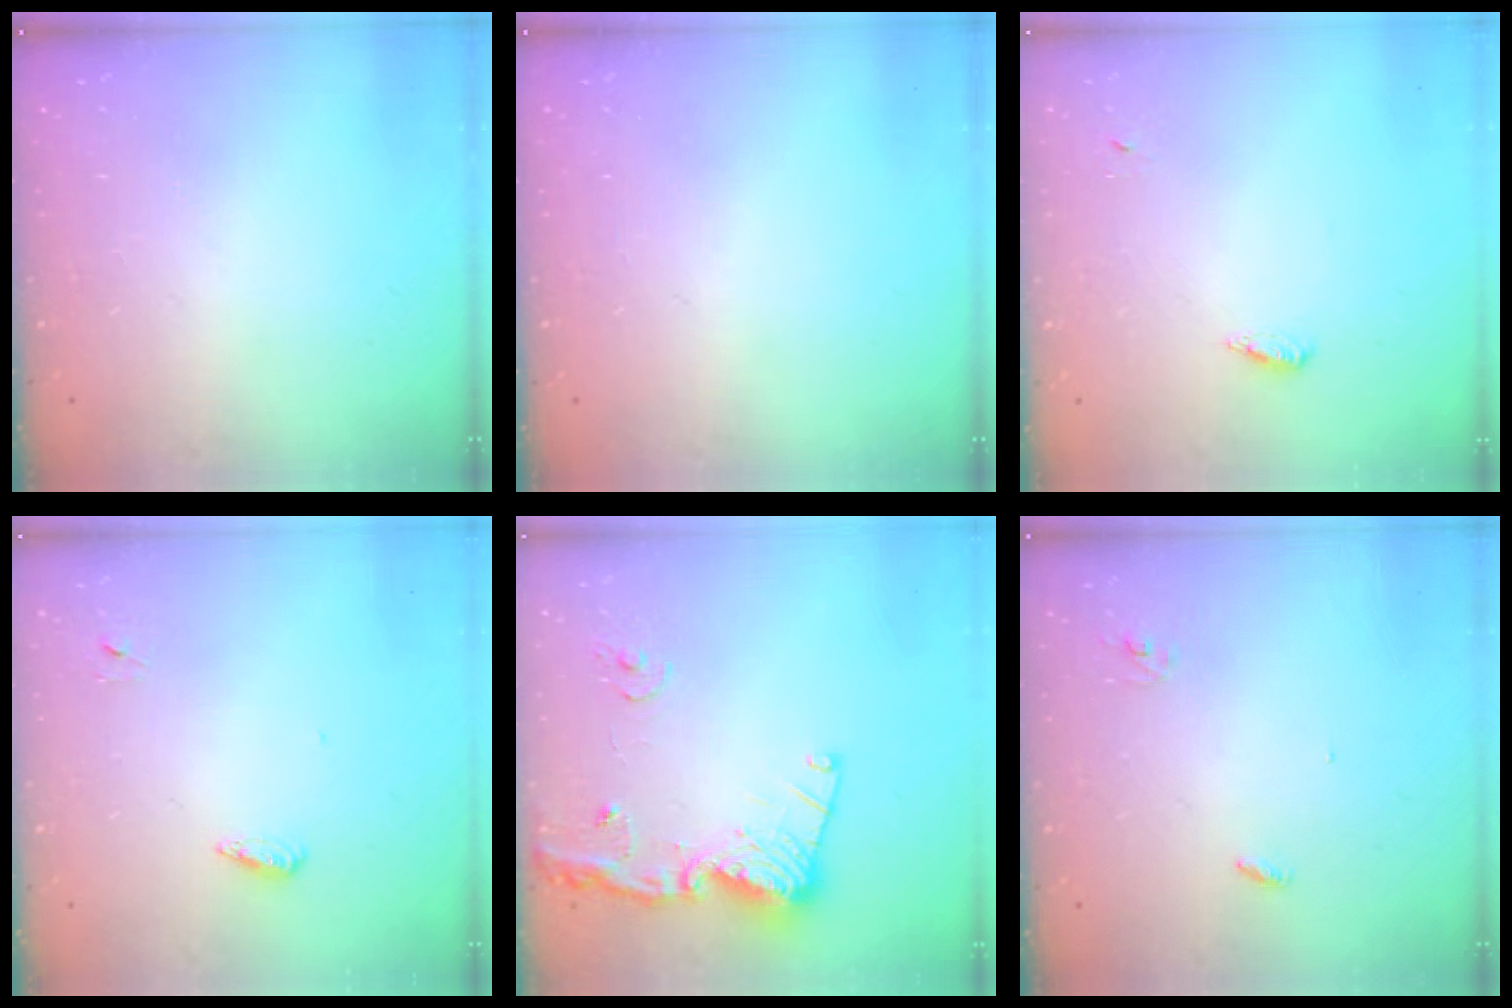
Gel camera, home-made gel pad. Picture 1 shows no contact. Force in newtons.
{"total": 0.0}
{"total": 3.1, "press": 3.0, "slide": 0.7}
{"total": 4.6, "press": 4.4, "slide": 1.0}
{"total": 15.8, "press": 15.7, "slide": 1.8}
{"total": 2.8, "press": 2.8, "slide": 0.3}